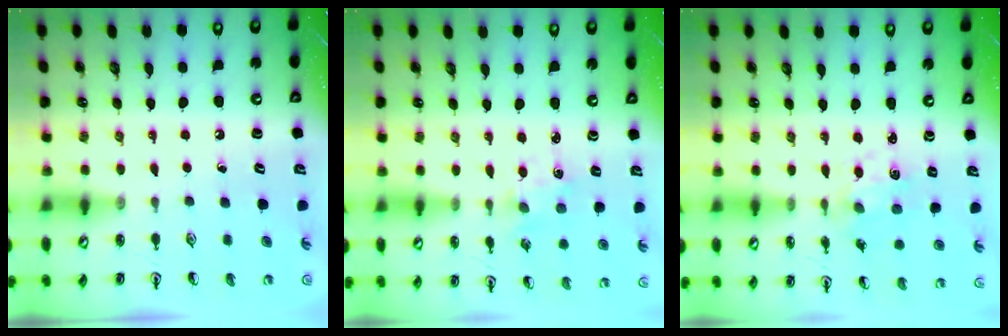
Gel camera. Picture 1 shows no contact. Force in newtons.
{"total": 1.2, "press": 1.1, "slide": 0.2}
{"total": 2.6, "press": 2.5, "slide": 0.4}